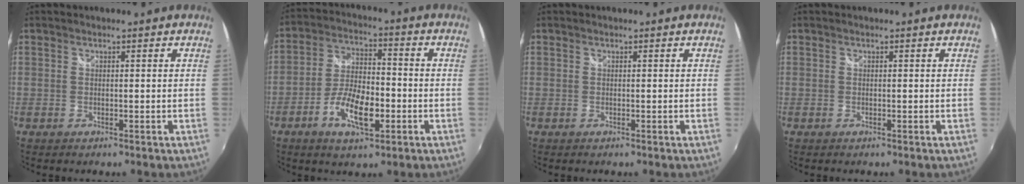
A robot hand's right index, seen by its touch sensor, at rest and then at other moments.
{"total": 10.5, "force": [-4.1, 4.3, 8.7], "torque": [-0.176, 0.004, -0.071]}
{"total": 0.0}
{"total": 0.0}